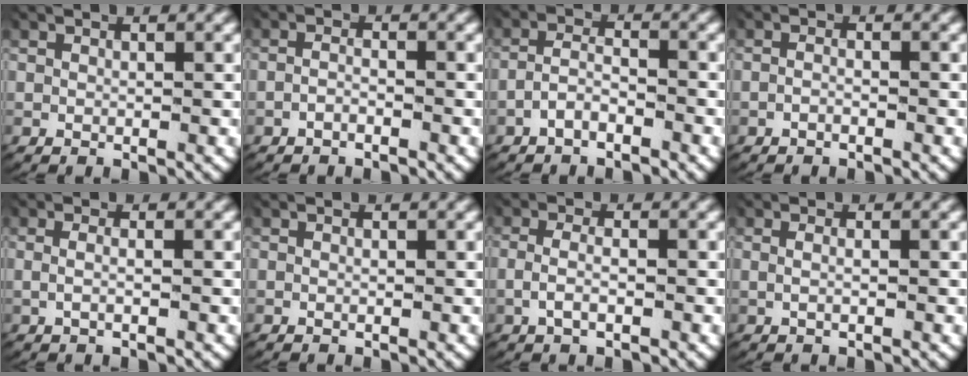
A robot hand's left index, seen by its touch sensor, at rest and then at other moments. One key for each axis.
{"total": 1.4, "fx": -1.1, "fy": 0.3, "fz": 0.8, "tx": -0.019, "ty": -0.006, "tz": -0.020}
{"total": 2.8, "fx": -2.0, "fy": 1.3, "fz": 1.5, "tx": -0.030, "ty": -0.007, "tz": -0.035}
{"total": 1.0, "fx": -0.8, "fy": 0.1, "fz": 0.6, "tx": -0.014, "ty": -0.003, "tz": -0.015}
{"total": 1.5, "fx": -0.5, "fy": 0.4, "fz": 1.4, "tx": -0.035, "ty": -0.006, "tz": -0.007}
{"total": 0.0}
{"total": 2.6, "fx": -1.1, "fy": 1.1, "fz": 2.0, "tx": -0.051, "ty": -0.009, "tz": -0.014}
{"total": 1.0, "fx": -0.3, "fy": 0.2, "fz": 0.9, "tx": -0.024, "ty": -0.004, "tz": -0.004}